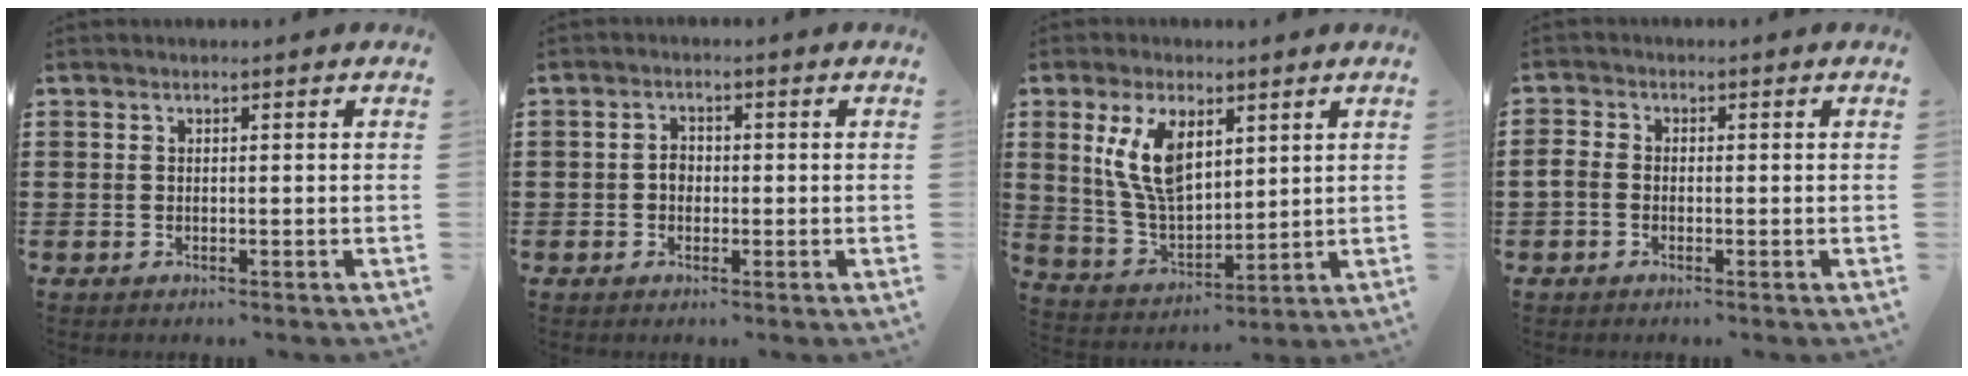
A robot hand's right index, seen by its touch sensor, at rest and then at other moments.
{"total": 2.0, "force": [-0.4, 1.5, 1.3], "torque": [-0.026, 0.005, -0.009]}
{"total": 9.9, "force": [3.8, 4.9, 7.7], "torque": [-0.174, 0.004, 0.067]}
{"total": 1.9, "force": [-1.0, 1.2, 1.1], "torque": [-0.038, -0.004, -0.024]}